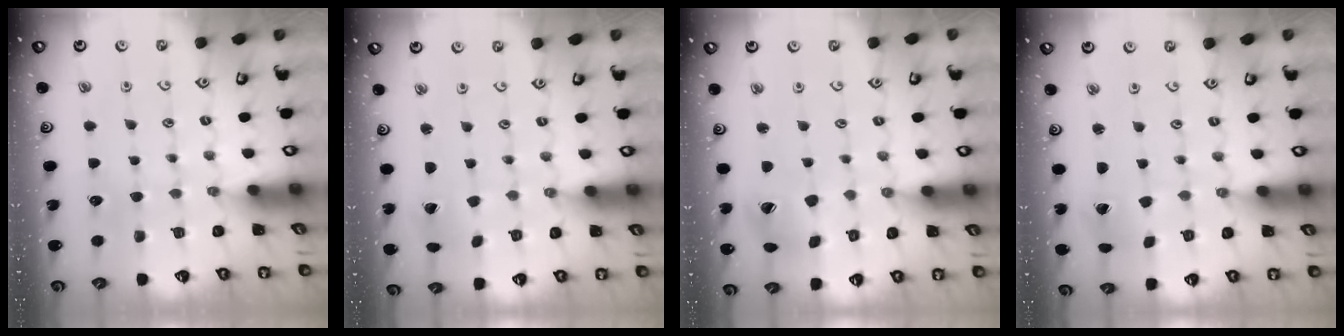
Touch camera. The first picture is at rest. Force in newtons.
{"total": 0.8, "press": 0.8, "slide": 0.1}
{"total": 8.1, "press": 8.0, "slide": 1.1}
{"total": 2.0, "press": 2.0, "slide": 0.3}